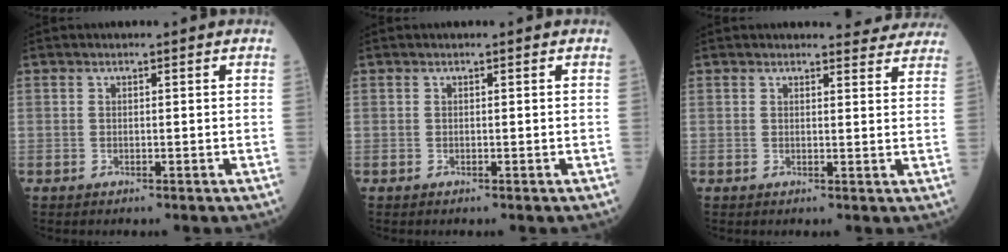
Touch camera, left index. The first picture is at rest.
{"total": 0.0}
{"total": 6.8, "force": [6.6, 1.2, 0.7], "torque": [0.008, -0.012, 0.050]}